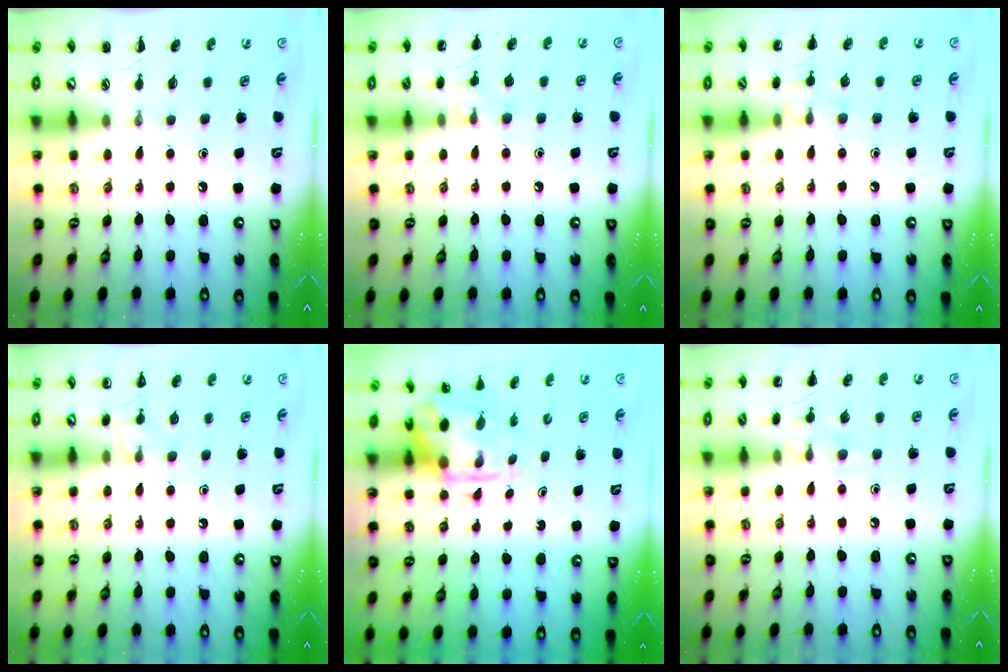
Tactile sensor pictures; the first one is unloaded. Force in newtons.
{"total": 8.1, "press": 7.8, "slide": 2.3}
{"total": 7.0, "press": 6.7, "slide": 2.1}
{"total": 6.0, "press": 5.7, "slide": 1.8}
{"total": 3.8, "press": 3.7, "slide": 0.8}
{"total": 7.9, "press": 7.7, "slide": 1.6}